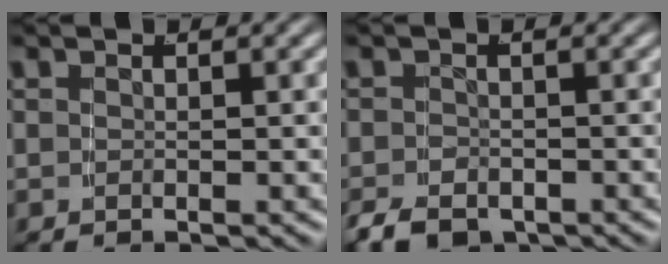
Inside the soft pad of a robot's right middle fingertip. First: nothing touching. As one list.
[{"total": 3.9, "force": [-3.0, 1.9, 1.6], "torque": [-0.021, -0.013, -0.048]}]